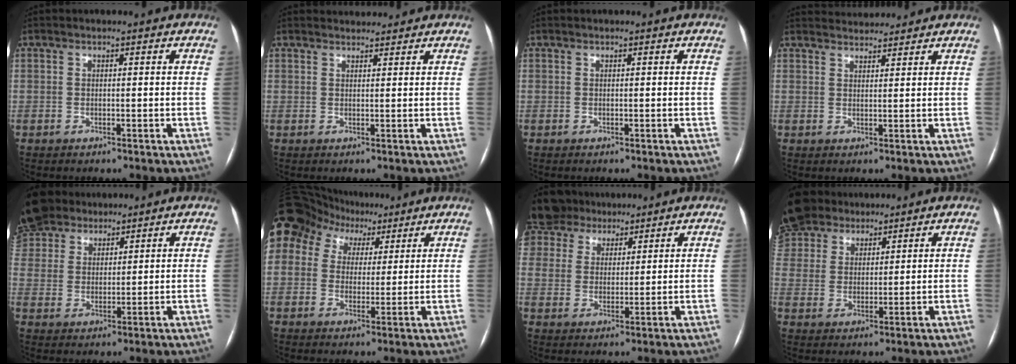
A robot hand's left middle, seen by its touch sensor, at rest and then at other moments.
{"total": 3.1, "force": [3.0, 0.7, 0.2], "torque": [-0.005, 0.020, 0.043]}
{"total": 0.0}
{"total": 4.8, "force": [4.7, 0.7, 0.3], "torque": [-0.010, 0.026, 0.071]}
{"total": 12.7, "force": [9.9, 6.9, 3.7], "torque": [-0.105, 0.043, 0.194]}
{"total": 23.4, "force": [12.7, 17.5, 9.1], "torque": [-0.283, 0.100, 0.236]}
{"total": 12.2, "force": [9.8, 7.0, 2.3], "torque": [-0.068, 0.040, 0.183]}
{"total": 12.9, "force": [10.0, 7.3, 3.7], "torque": [-0.100, 0.045, 0.193]}